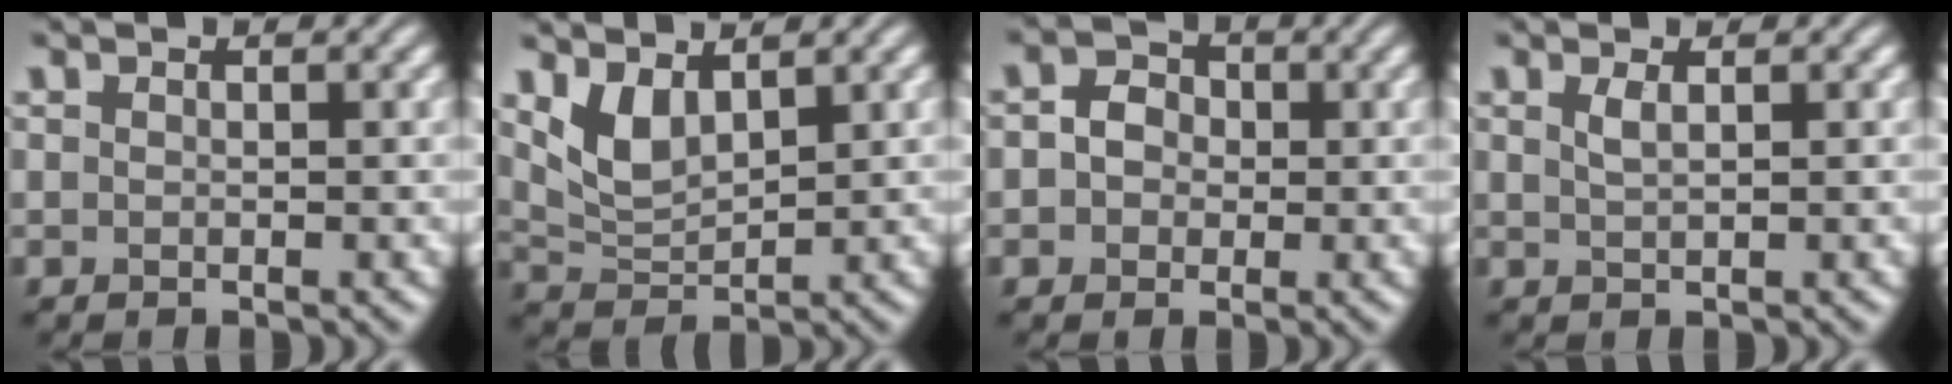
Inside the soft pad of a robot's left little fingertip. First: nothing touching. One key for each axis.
{"total": 3.4, "fx": 1.9, "fy": 1.6, "fz": 2.3, "tx": -0.053, "ty": -0.009, "tz": 0.046}
{"total": 3.0, "fx": 0.2, "fy": 2.6, "fz": 1.5, "tx": -0.017, "ty": 0.005, "tz": -0.013}
{"total": 1.2, "fx": 0.5, "fy": 0.3, "fz": 1.0, "tx": -0.022, "ty": 0.002, "tz": 0.010}